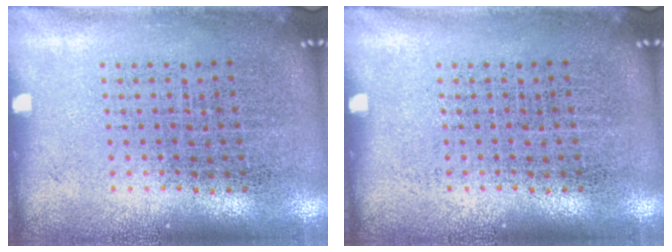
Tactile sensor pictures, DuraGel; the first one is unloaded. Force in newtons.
{"total": 0.0}